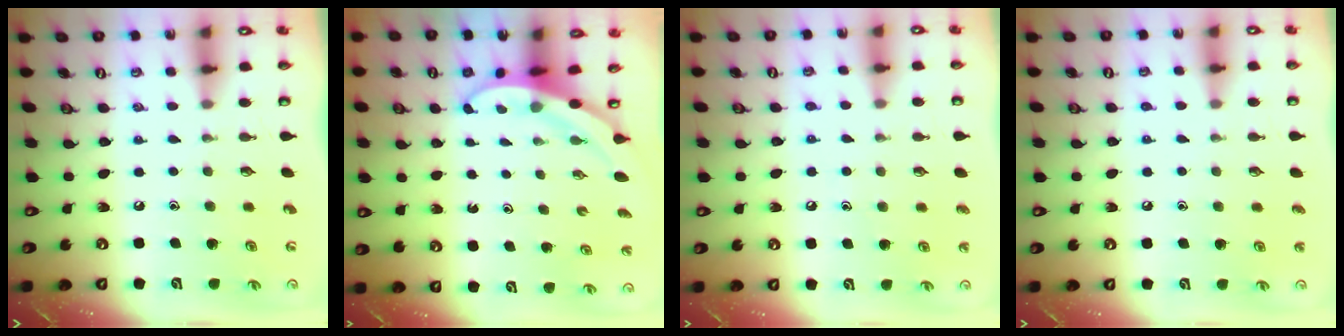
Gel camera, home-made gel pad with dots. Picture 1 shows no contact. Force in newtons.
{"total": 3.1, "press": 3.1, "slide": 0.0}
{"total": 5.8, "press": 5.8, "slide": 0.6}
{"total": 3.4, "press": 3.4, "slide": 0.3}